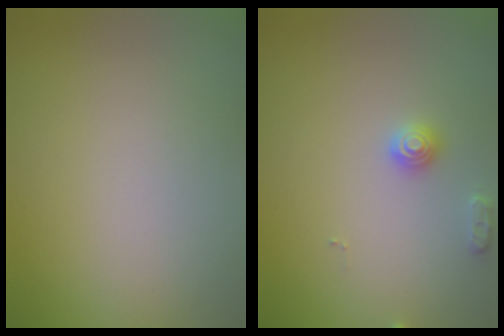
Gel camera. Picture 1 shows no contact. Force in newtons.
{"total": 1.7, "press": 1.7, "slide": 0.3}